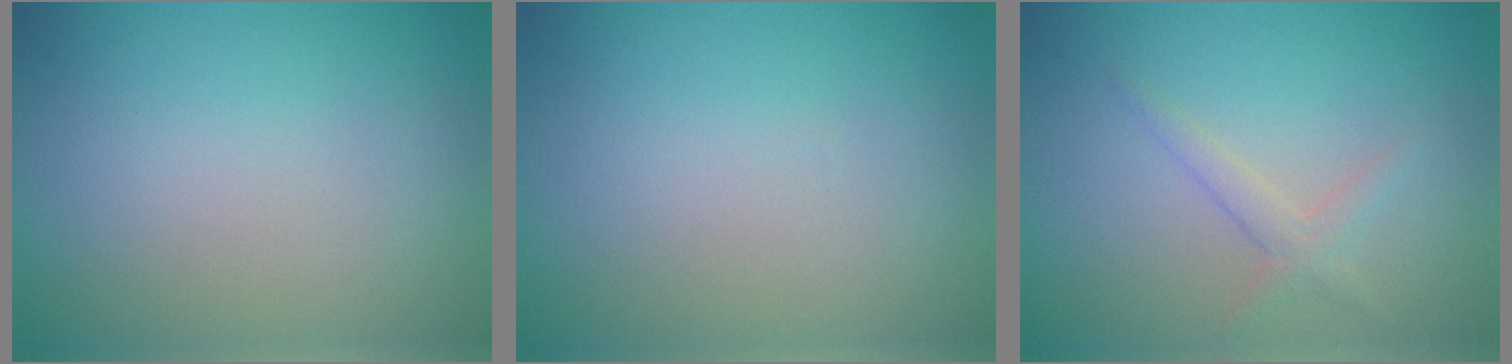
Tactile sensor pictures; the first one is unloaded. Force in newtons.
{"total": 0.0}
{"total": 1.6, "press": 1.6, "slide": 0.1}